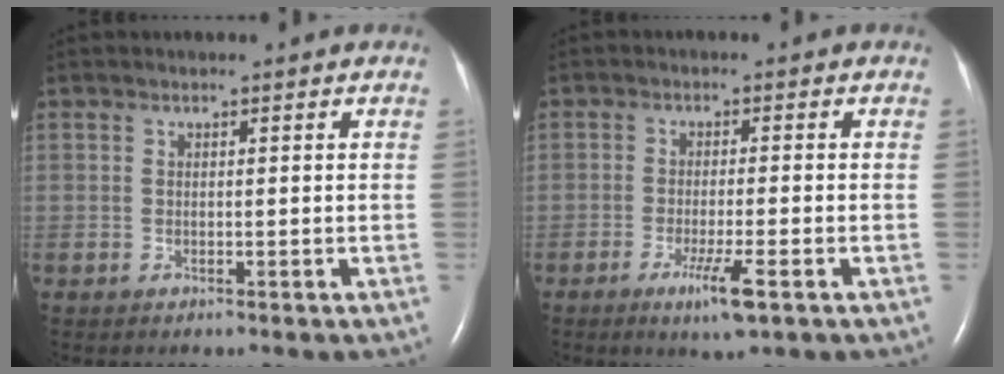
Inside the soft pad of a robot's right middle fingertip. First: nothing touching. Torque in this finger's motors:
{"motor_torque": [1.00, -0.53, 0.21, 0.07]}